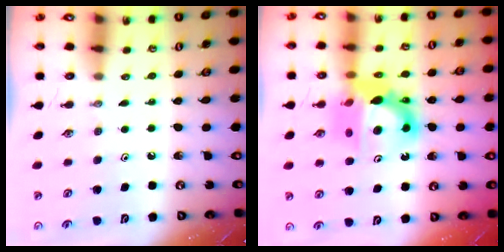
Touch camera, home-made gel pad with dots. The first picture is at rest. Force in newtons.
{"total": 13.2, "press": 13.2, "slide": 1.5}